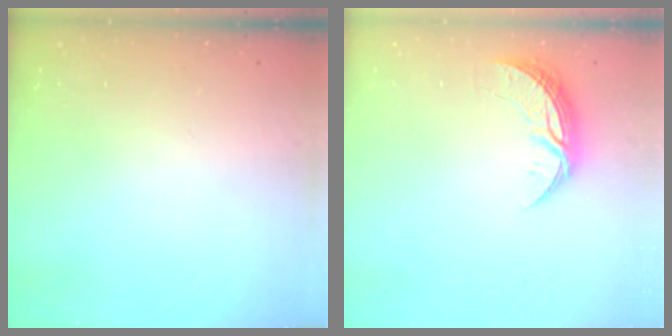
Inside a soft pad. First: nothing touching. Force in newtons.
{"total": 8.4, "press": 8.4, "slide": 0.6}